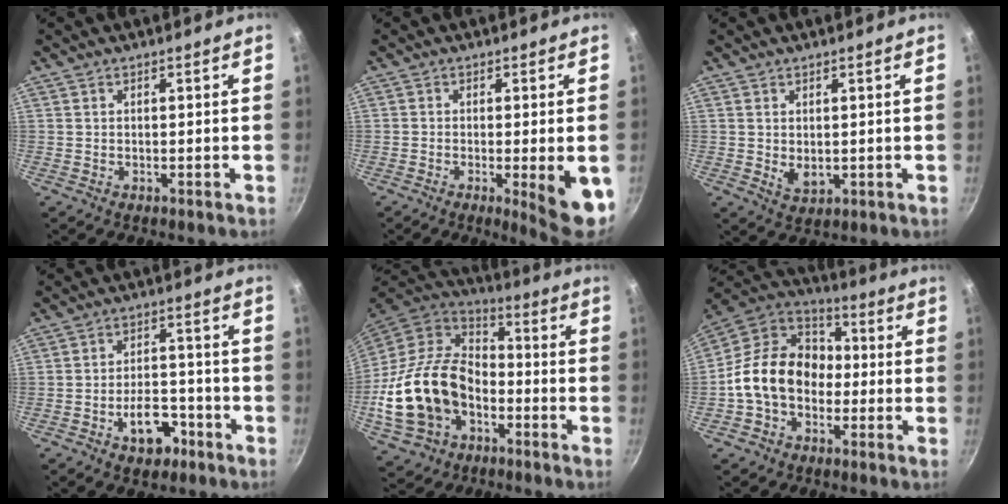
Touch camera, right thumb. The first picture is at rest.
{"total": 8.7, "force": [-2.3, 1.6, 8.3], "torque": [-0.100, -0.003, -0.026]}
{"total": 3.3, "force": [0.3, 2.1, 2.5], "torque": [-0.038, -0.013, 0.012]}
{"total": 8.4, "force": [-4.3, 5.0, 5.3], "torque": [-0.055, 0.035, -0.062]}
{"total": 22.7, "force": [-5.8, 16.0, 15.0], "torque": [-0.277, 0.041, -0.104]}
{"total": 16.8, "force": [-2.2, 12.9, 10.6], "torque": [-0.139, 0.046, -0.057]}